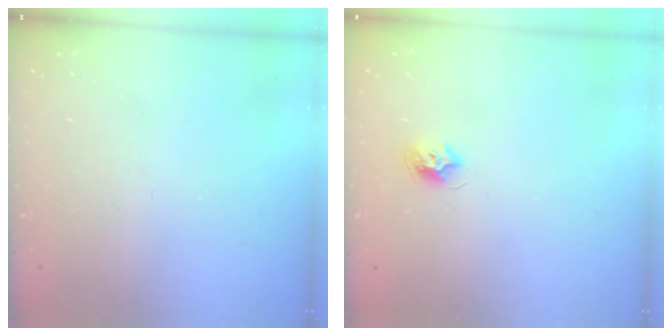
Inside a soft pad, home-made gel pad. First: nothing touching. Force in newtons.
{"total": 7.1, "press": 7.1, "slide": 0.5}